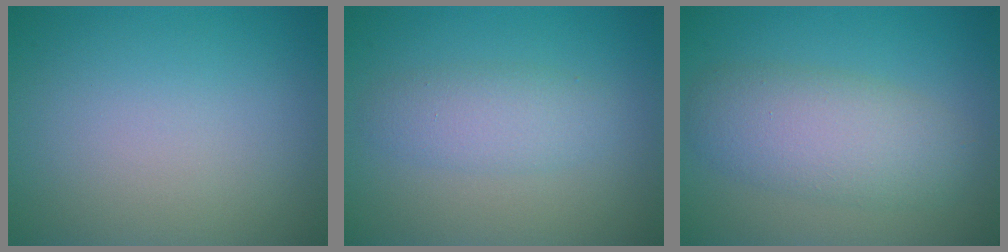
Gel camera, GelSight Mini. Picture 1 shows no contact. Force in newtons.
{"total": 2.7, "press": 2.7, "slide": 0.1}
{"total": 5.2, "press": 5.2, "slide": 0.4}